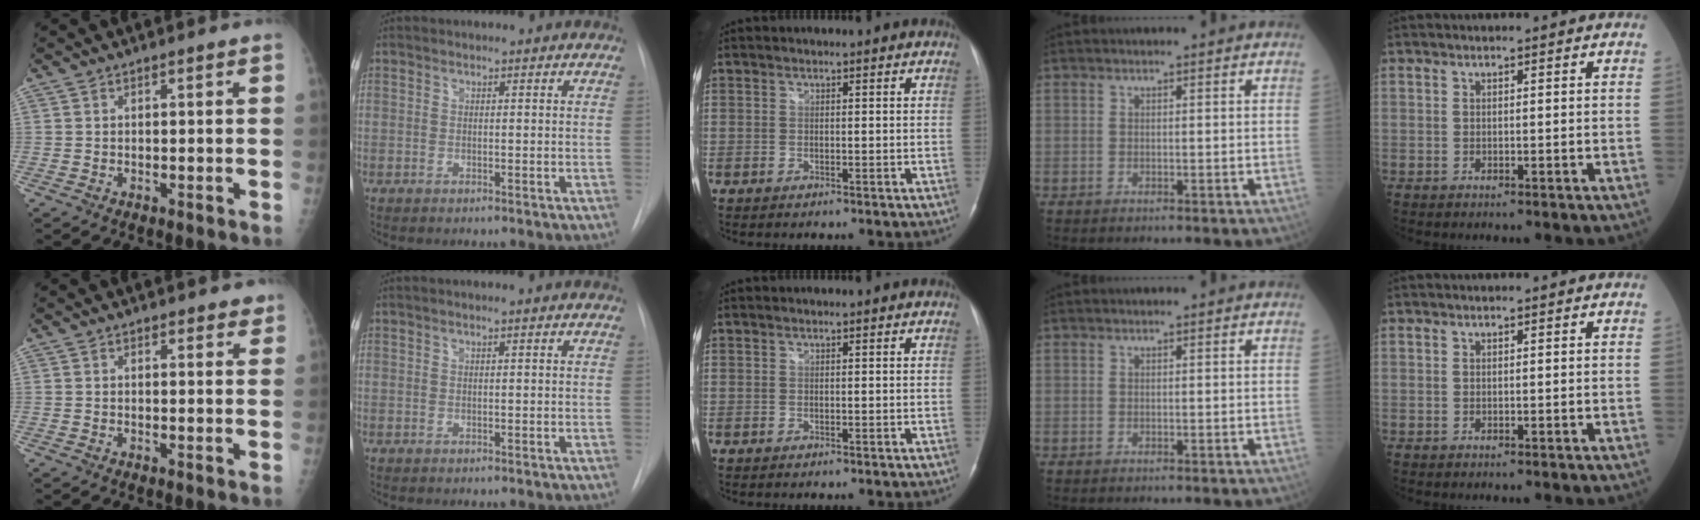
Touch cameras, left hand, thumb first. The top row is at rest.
{"thumb": {"total": 2.5, "force": [2.0, 1.1, 1.0], "torque": [0.012, -0.008, 0.018]}, "index": {"total": 0.9, "force": [0.6, -0.1, 0.7], "torque": [-0.017, 0.003, 0.011]}}